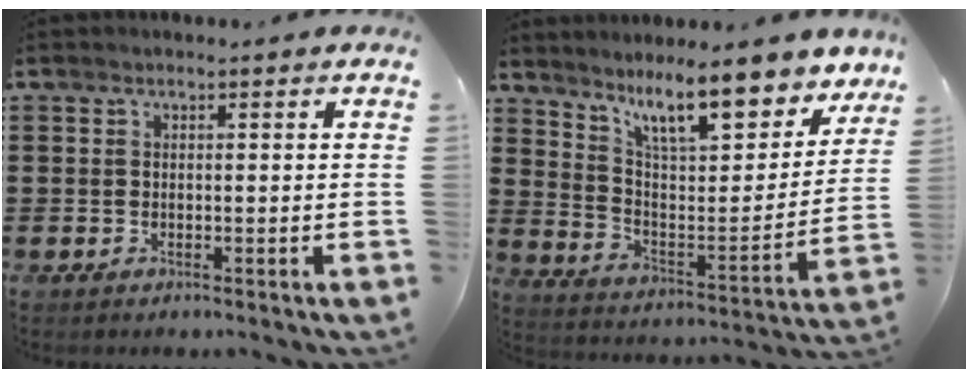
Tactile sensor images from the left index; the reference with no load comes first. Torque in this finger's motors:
{"motor_torque": [2.14, 0.00, 0.65, 0.21]}